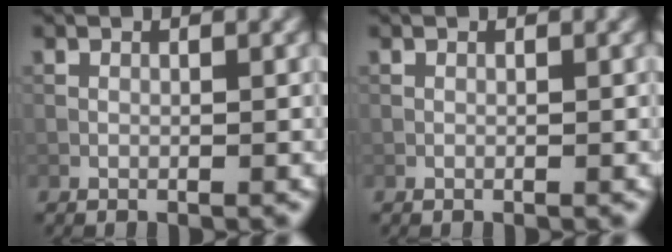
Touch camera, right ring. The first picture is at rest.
{"total": 0.0}